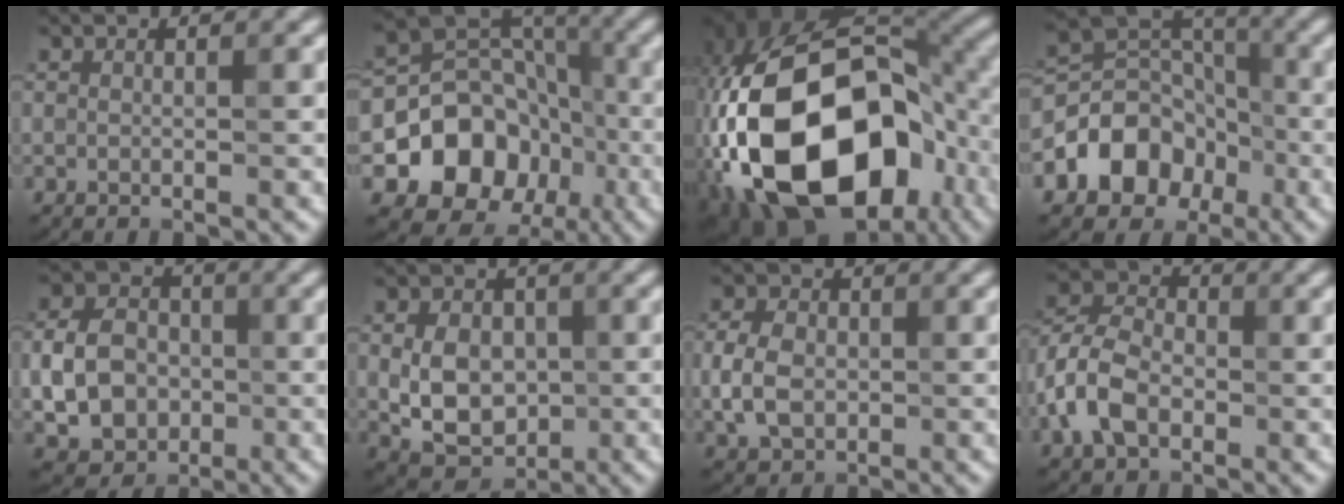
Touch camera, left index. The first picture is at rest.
{"total": 9.5, "force": [-3.2, 7.6, 4.7], "torque": [-0.065, 0.005, -0.060]}
{"total": 21.3, "force": [-5.3, 12.6, 16.2], "torque": [-0.330, -0.009, -0.064]}
{"total": 6.6, "force": [-2.8, 4.9, 3.3], "torque": [-0.044, 0.006, -0.056]}
{"total": 6.0, "force": [-1.2, 4.7, 3.6], "torque": [-0.073, 0.004, -0.025]}
{"total": 5.5, "force": [-0.3, 3.9, 3.9], "torque": [-0.069, 0.001, -0.006]}
{"total": 4.3, "force": [-0.3, 3.1, 3.0], "torque": [-0.071, 0.006, -0.006]}
{"total": 5.5, "force": [-2.0, 3.5, 3.7], "torque": [-0.084, 0.013, -0.047]}